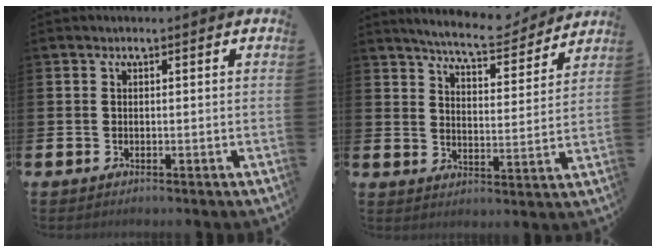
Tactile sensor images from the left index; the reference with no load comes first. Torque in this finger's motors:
{"motor_torque": [0.95, -1.19, 0.33, 0.12]}